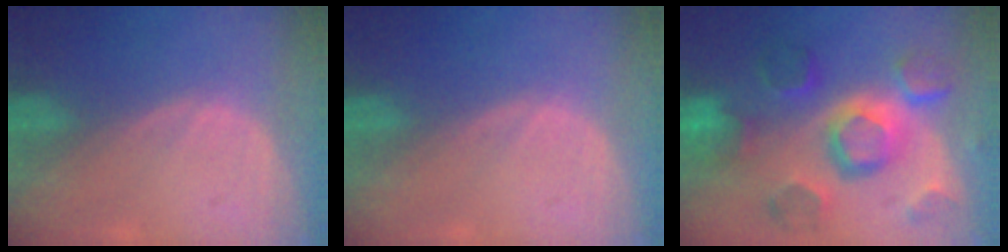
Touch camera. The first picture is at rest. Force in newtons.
{"total": 0.0}
{"total": 12.0, "press": 10.3, "slide": 6.1}